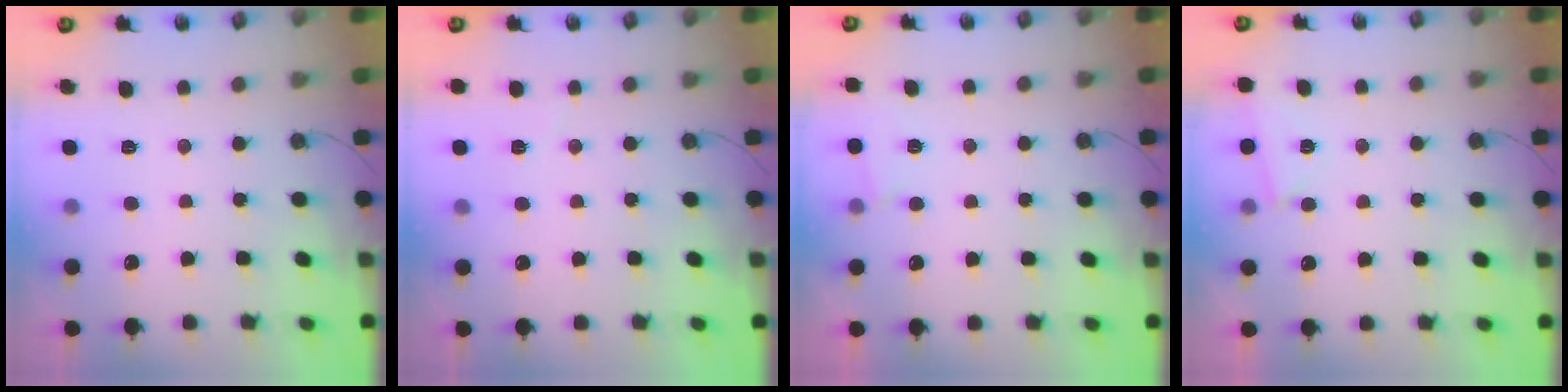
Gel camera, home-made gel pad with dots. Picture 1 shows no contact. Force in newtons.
{"total": 3.6, "press": 2.7, "slide": 2.4}
{"total": 1.7, "press": 1.6, "slide": 0.4}
{"total": 2.7, "press": 2.7, "slide": 0.3}